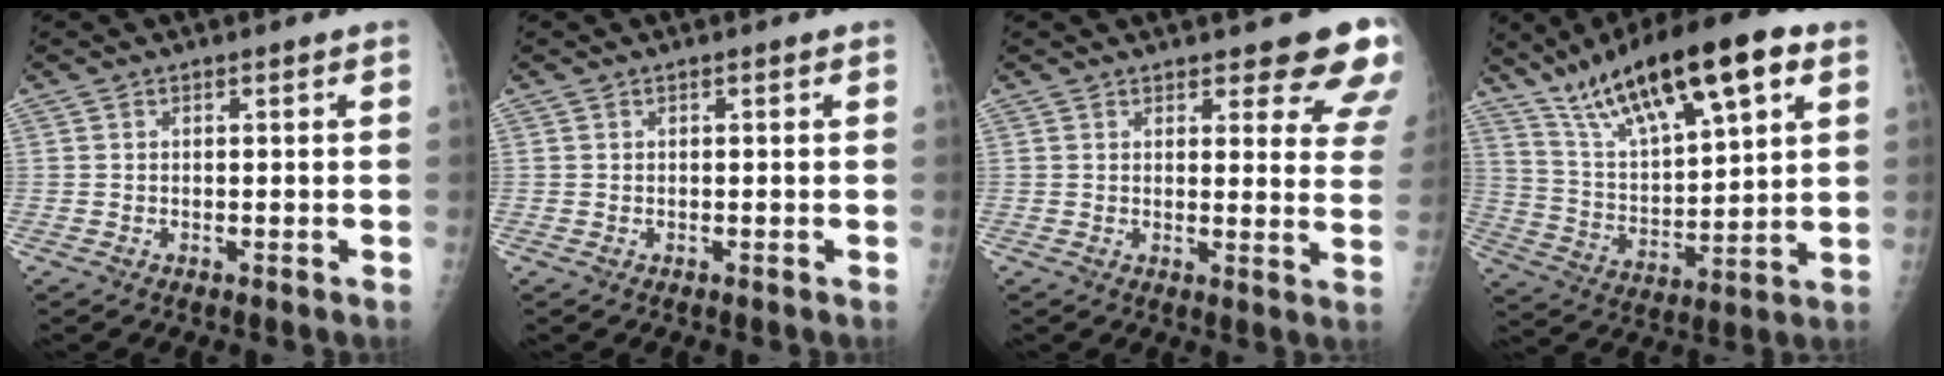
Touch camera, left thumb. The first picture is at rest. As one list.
[{"total": 0.0}, {"total": 11.8, "force": [9.4, 3.7, 6.2], "torque": [-0.022, -0.051, 0.089]}, {"total": 22.3, "force": [12.7, 6.9, 17.0], "torque": [-0.263, -0.024, 0.227]}]